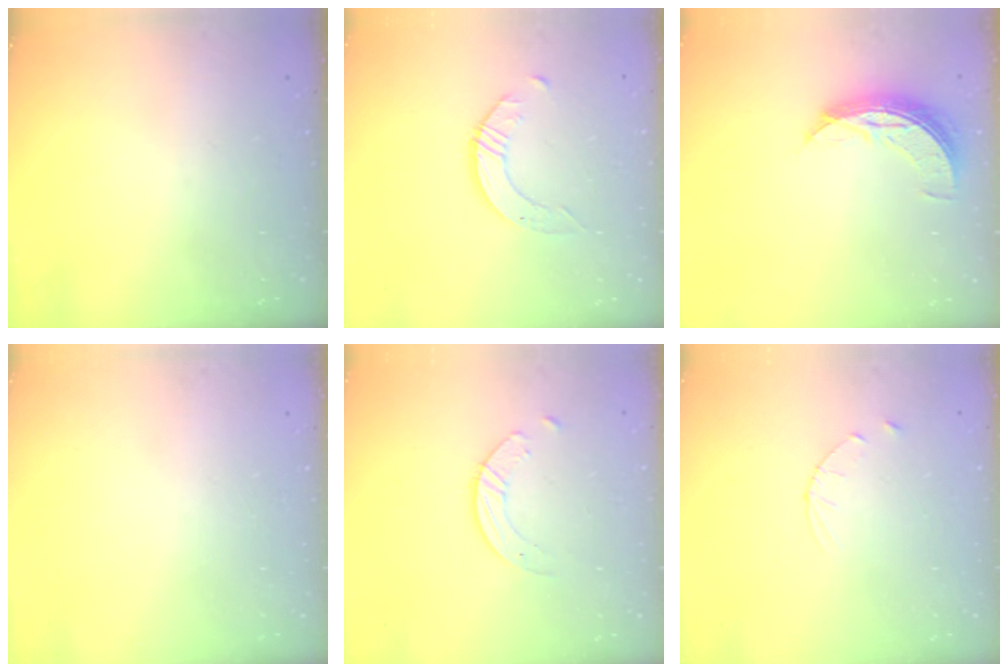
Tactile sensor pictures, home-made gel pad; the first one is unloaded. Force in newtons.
{"total": 1.6, "press": 1.6, "slide": 0.2}
{"total": 7.9, "press": 7.9, "slide": 0.4}
{"total": 0.0}
{"total": 4.5, "press": 4.5, "slide": 0.3}
{"total": 3.1, "press": 3.1, "slide": 0.3}